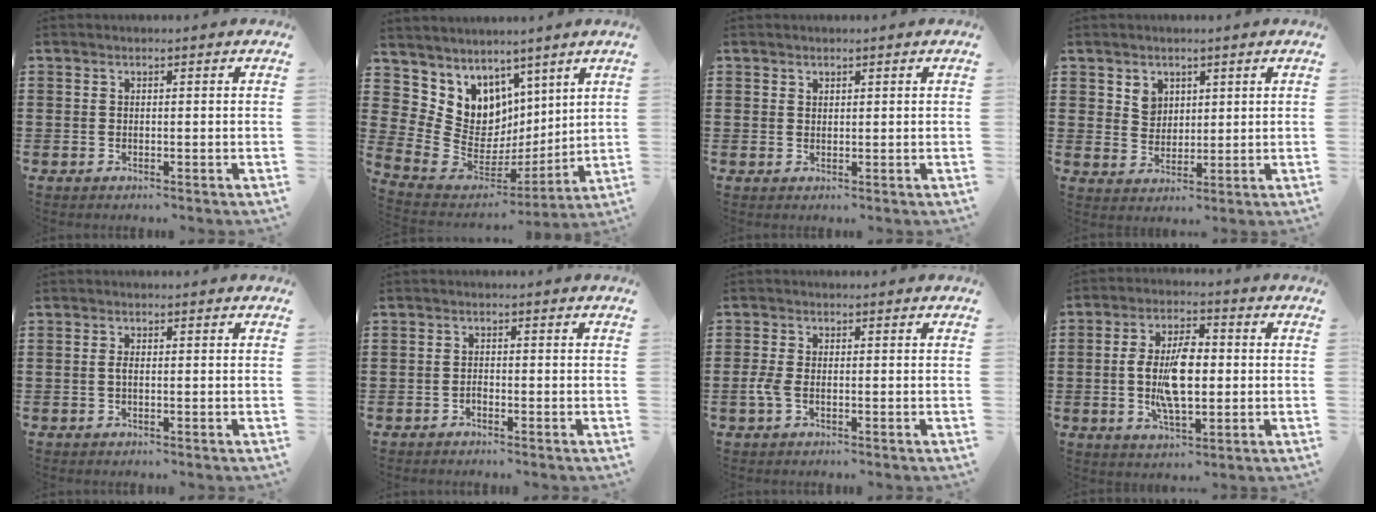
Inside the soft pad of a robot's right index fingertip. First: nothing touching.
{"total": 8.0, "force": [4.9, 6.4, 0.1], "torque": [-0.059, -0.063, 0.101]}
{"total": 1.0, "force": [0.9, 0.5, 0.0], "torque": [-0.002, 0.001, 0.018]}
{"total": 3.5, "force": [2.0, 2.7, 0.9], "torque": [-0.020, 0.005, 0.036]}
{"total": 1.1, "force": [-0.2, 0.4, 1.0], "torque": [-0.027, -0.004, -0.005]}
{"total": 0.8, "force": [-0.7, 0.4, 0.3], "torque": [-0.009, -0.001, -0.012]}
{"total": 2.5, "force": [-0.9, 1.2, 2.0], "torque": [-0.059, -0.008, -0.022]}
{"total": 8.9, "force": [-0.5, 4.0, 7.9], "torque": [-0.170, 0.001, -0.015]}